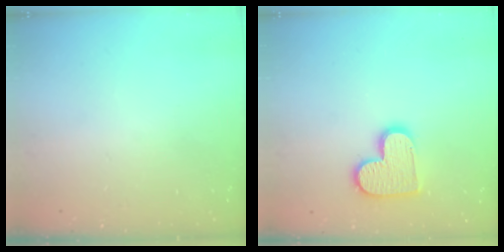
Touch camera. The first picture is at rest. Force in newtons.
{"total": 13.0, "press": 12.9, "slide": 0.9}